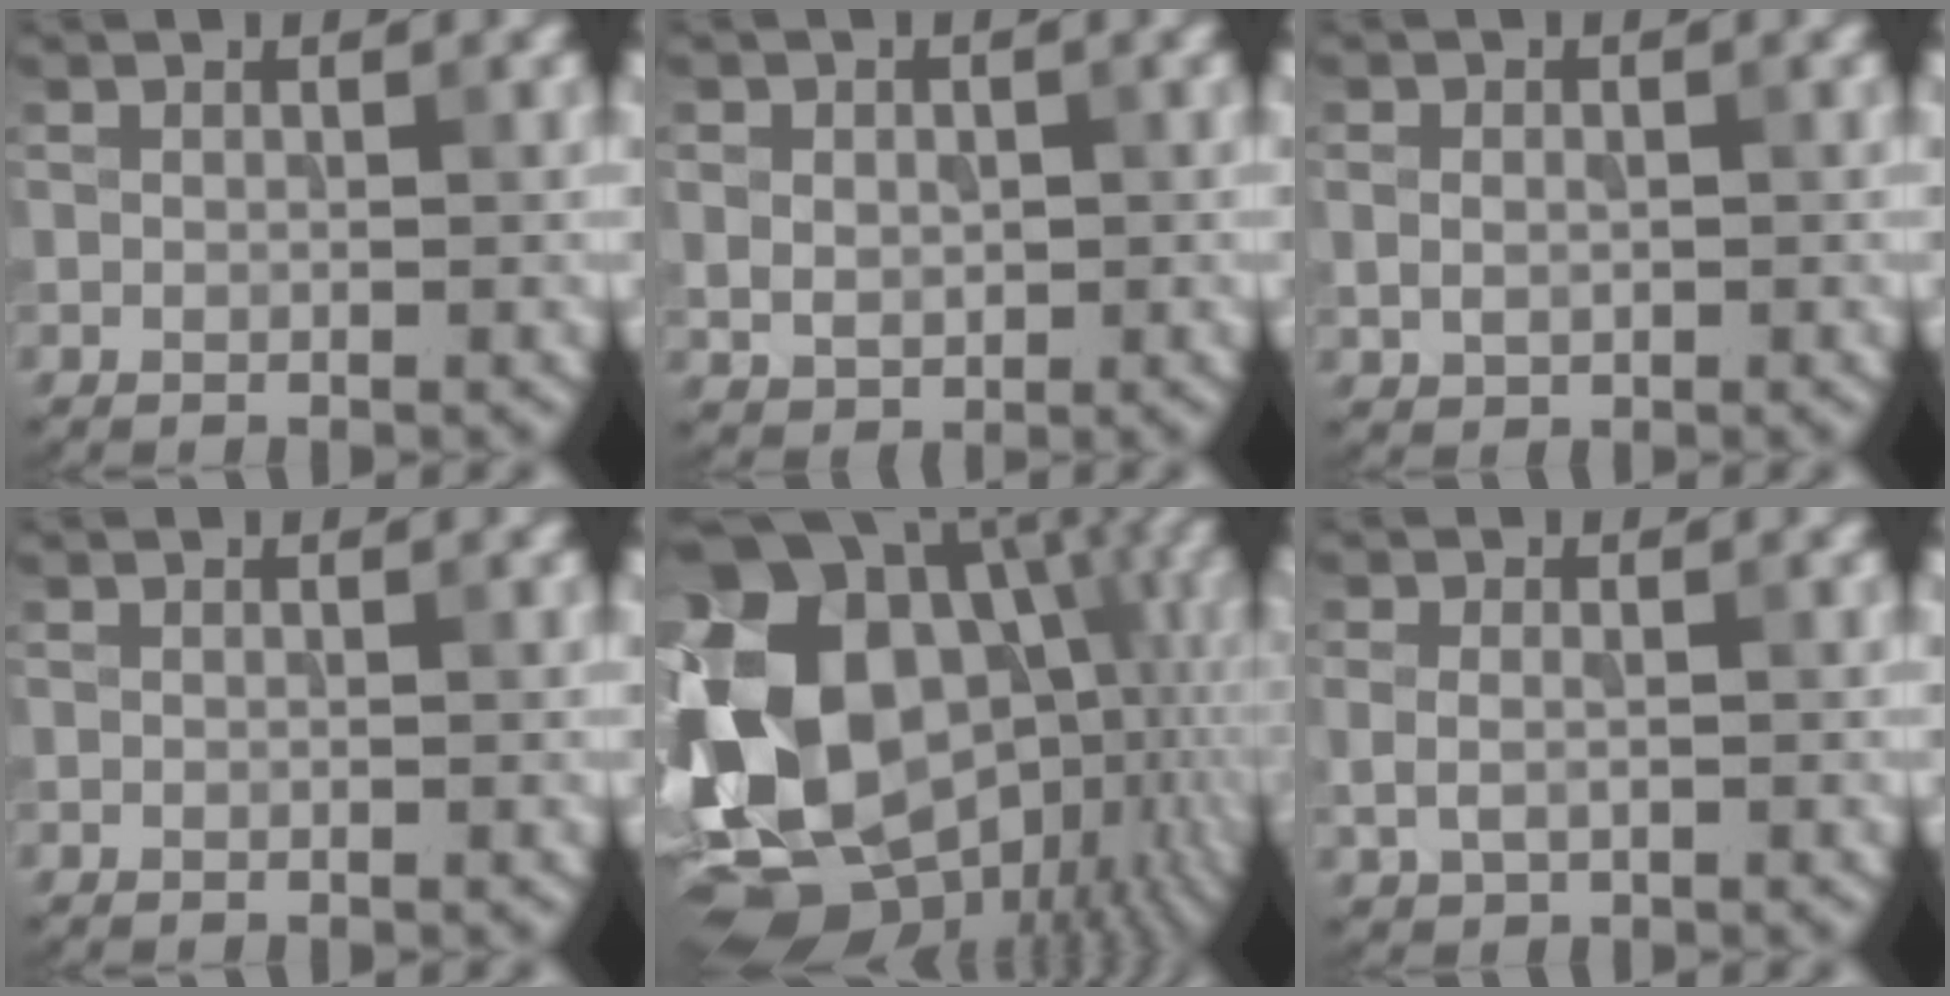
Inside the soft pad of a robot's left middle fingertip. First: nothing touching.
{"total": 2.4, "force": [0.2, 2.0, 1.3], "torque": [-0.020, -0.004, 0.008]}
{"total": 1.6, "force": [0.1, 1.3, 1.0], "torque": [-0.019, -0.001, 0.004]}
{"total": 0.0}
{"total": 20.5, "force": [-0.6, 15.9, 13.0], "torque": [-0.262, -0.007, 0.006]}
{"total": 1.7, "force": [-0.1, 1.2, 1.2], "torque": [-0.026, -0.002, 0.000]}